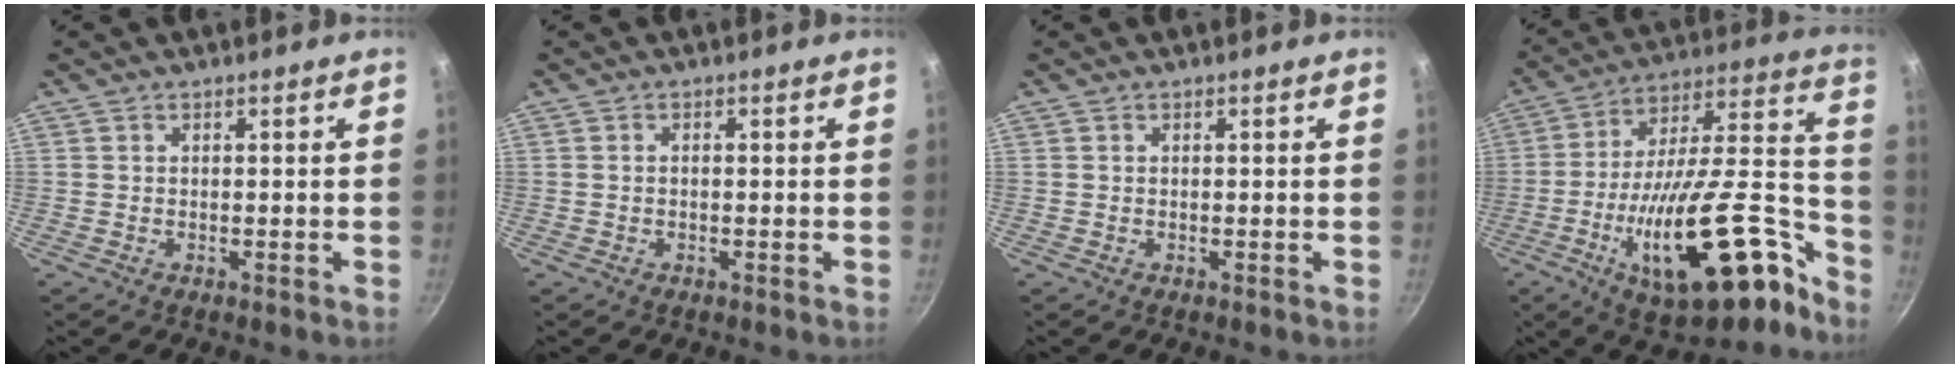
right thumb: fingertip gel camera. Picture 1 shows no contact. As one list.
[{"total": 0.6, "force": [-0.2, 0.3, 0.4], "torque": [-0.011, 0.006, -0.003]}, {"total": 0.0}, {"total": 27.6, "force": [-13.4, 10.8, 21.7], "torque": [-0.293, 0.081, -0.214]}]